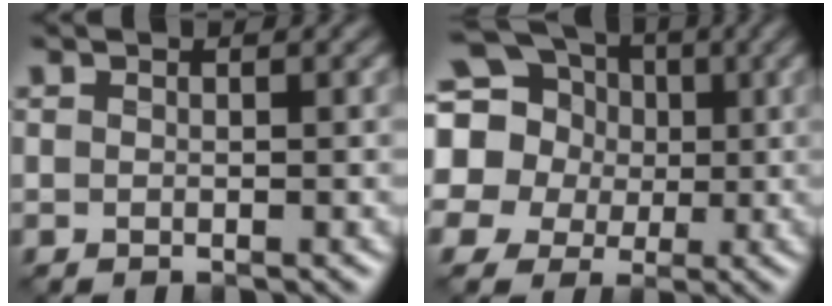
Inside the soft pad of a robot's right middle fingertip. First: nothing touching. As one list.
[{"total": 19.7, "force": [4.6, 17.7, 7.3], "torque": [-0.215, 0.022, 0.042]}]